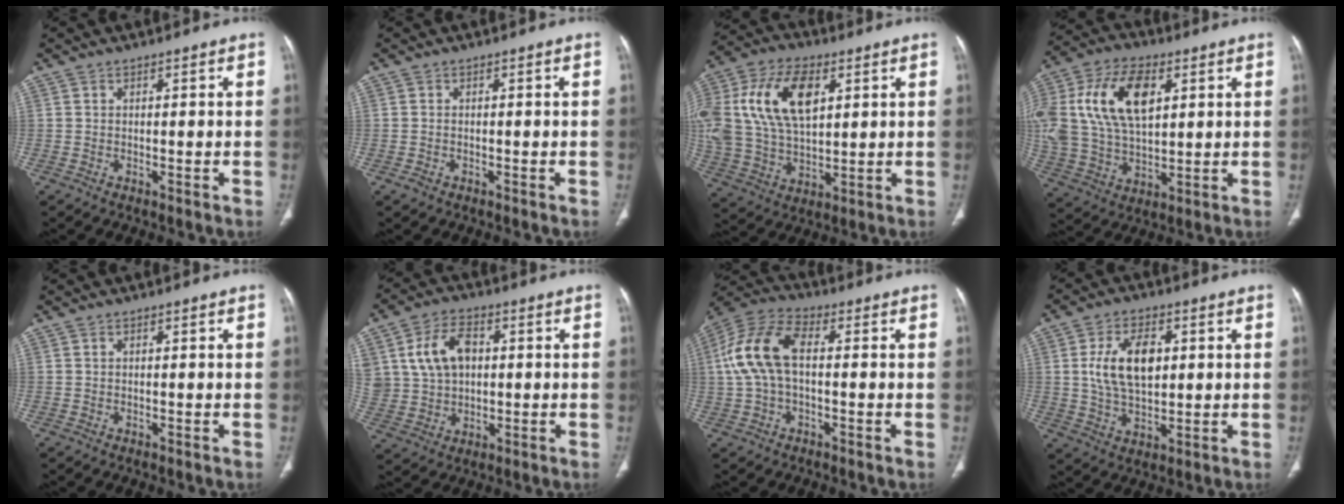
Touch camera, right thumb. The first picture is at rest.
{"total": 0.8, "force": [-0.5, 0.5, 0.3], "torque": [-0.010, 0.000, -0.010]}
{"total": 23.4, "force": [6.7, 13.9, 17.6], "torque": [-0.378, 0.010, 0.124]}
{"total": 22.6, "force": [6.3, 13.4, 17.1], "torque": [-0.362, 0.008, 0.116]}
{"total": 0.0}
{"total": 12.2, "force": [2.7, 8.8, 8.0], "torque": [-0.129, 0.007, 0.057]}
{"total": 12.5, "force": [0.8, 6.9, 10.4], "torque": [-0.225, 0.035, 0.008]}
{"total": 11.5, "force": [2.2, 6.7, 9.1], "torque": [-0.151, -0.005, 0.043]}